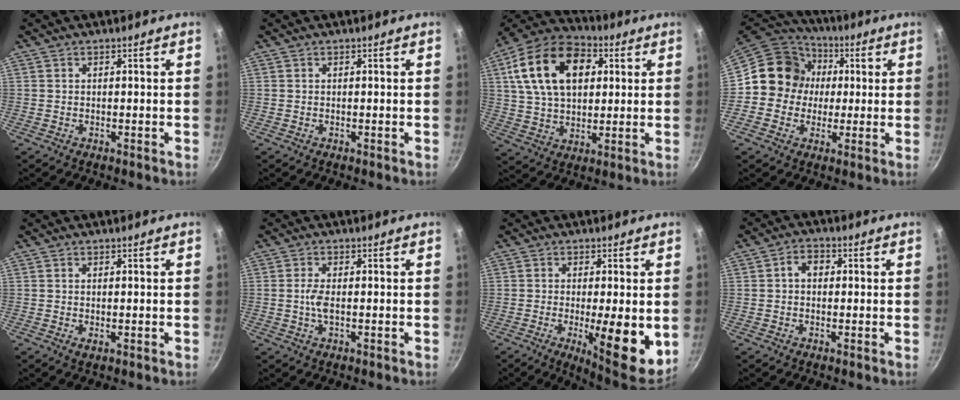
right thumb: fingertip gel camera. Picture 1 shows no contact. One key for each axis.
{"total": 0.0}
{"total": 20.0, "fx": 5.7, "fy": 13.0, "fz": 14.1, "tx": -0.229, "ty": 0.009, "tz": 0.091}
{"total": 13.3, "fx": 1.0, "fy": 12.3, "fz": 4.9, "tx": -0.046, "ty": 0.028, "tz": -0.003}
{"total": 1.0, "fx": -0.1, "fy": 0.4, "fz": 0.9, "tx": -0.016, "ty": -0.003, "tz": -0.001}
{"total": 2.9, "fx": -0.2, "fy": 1.1, "fz": 2.6, "tx": -0.061, "ty": 0.002, "tz": -0.008}
{"total": 12.3, "fx": -1.8, "fy": 2.9, "fz": 11.8, "tx": -0.157, "ty": -0.014, "tz": -0.018}
{"total": 3.6, "fx": 0.4, "fy": 2.7, "fz": 2.3, "tx": -0.024, "ty": 0.010, "tz": 0.001}